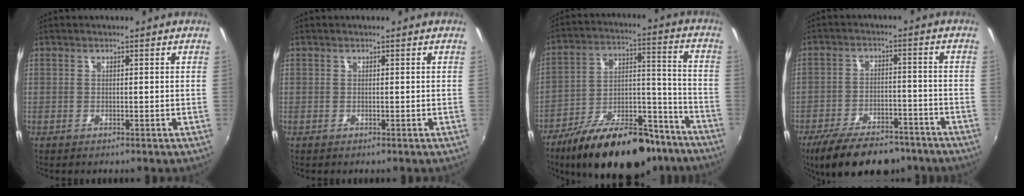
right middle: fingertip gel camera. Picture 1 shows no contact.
{"total": 0.0}
{"total": 24.1, "force": [-18.0, 9.1, 13.2], "torque": [-0.218, 0.008, -0.264]}
{"total": 13.7, "force": [-10.5, 5.5, 6.9], "torque": [-0.147, -0.015, -0.161]}